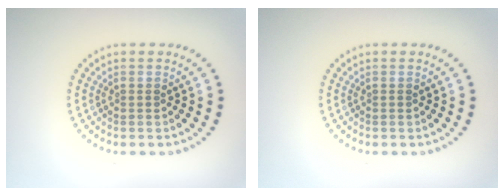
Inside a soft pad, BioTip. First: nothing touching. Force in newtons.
{"total": 0.0}